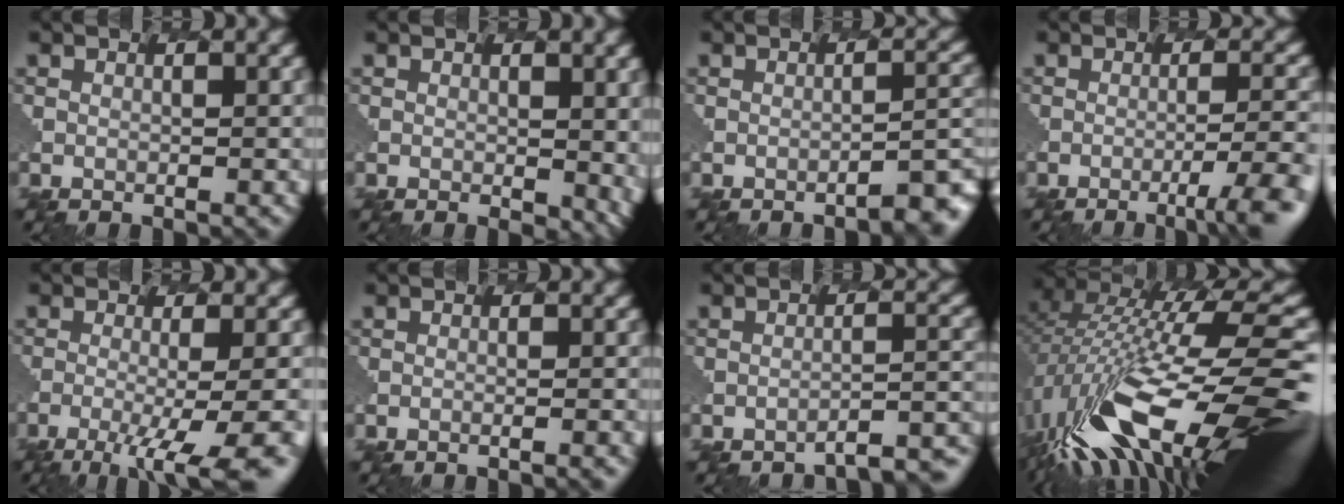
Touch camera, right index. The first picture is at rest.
{"total": 3.7, "force": [-0.3, 1.9, 3.2], "torque": [-0.041, -0.011, 0.009]}
{"total": 3.7, "force": [-2.2, 0.9, 2.8], "torque": [-0.033, 0.005, -0.032]}
{"total": 5.8, "force": [-3.0, 1.0, 4.9], "torque": [-0.069, 0.000, -0.042]}
{"total": 8.0, "force": [-4.0, 2.1, 6.6], "torque": [-0.089, -0.008, -0.053]}
{"total": 1.4, "force": [-0.4, 0.7, 1.1], "torque": [0.005, 0.008, -0.019]}
{"total": 5.1, "force": [-4.5, 0.9, 2.1], "torque": [-0.014, 0.013, -0.057]}
{"total": 14.3, "force": [-5.4, 4.6, 12.4], "torque": [-0.250, 0.025, -0.103]}